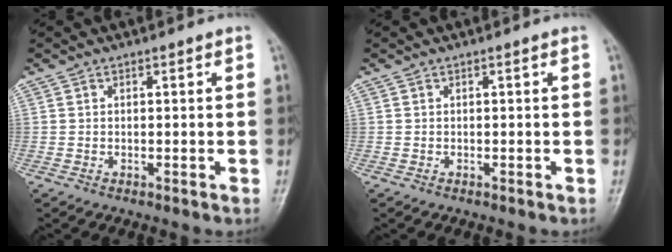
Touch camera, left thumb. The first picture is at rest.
{"total": 0.0}